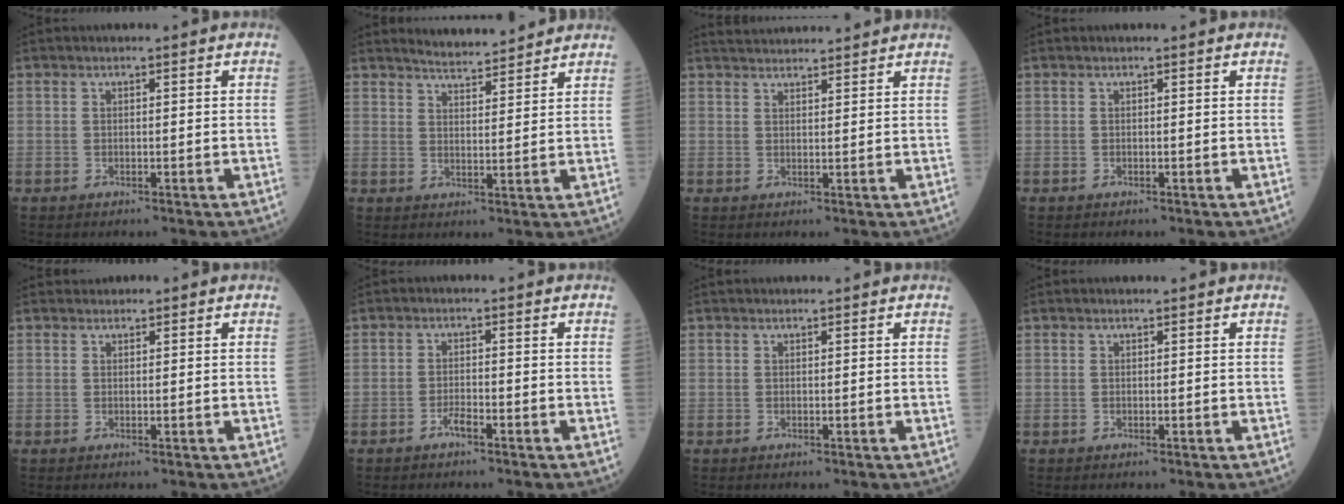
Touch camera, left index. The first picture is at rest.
{"total": 6.2, "force": [6.0, 0.6, 1.4], "torque": [-0.031, 0.009, 0.091]}
{"total": 6.7, "force": [6.5, 0.5, 1.6], "torque": [-0.028, 0.036, 0.095]}
{"total": 0.0}
{"total": 0.7, "force": [0.6, 0.3, -0.1], "torque": [-0.004, 0.008, 0.009]}
{"total": 1.7, "force": [-1.3, 0.1, 1.0], "torque": [-0.025, 0.000, -0.023]}
{"total": 0.6, "force": [0.6, 0.1, 0.0], "torque": [-0.007, 0.013, 0.012]}
{"total": 0.0}